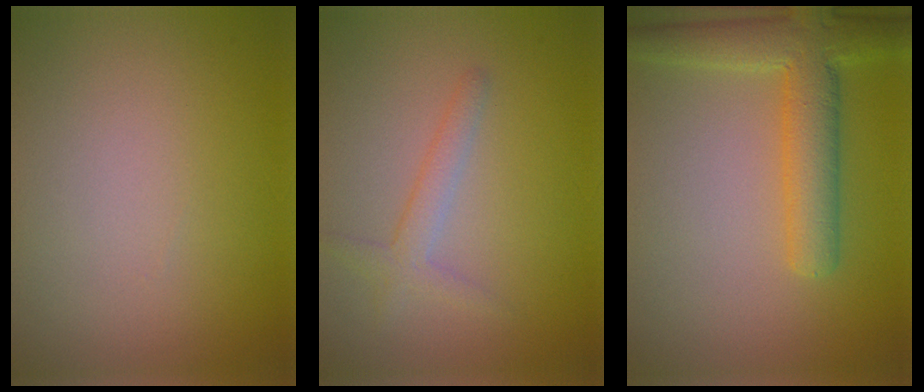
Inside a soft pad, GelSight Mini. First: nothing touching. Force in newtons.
{"total": 1.9, "press": 1.9, "slide": 0.1}
{"total": 5.4, "press": 5.4, "slide": 0.3}